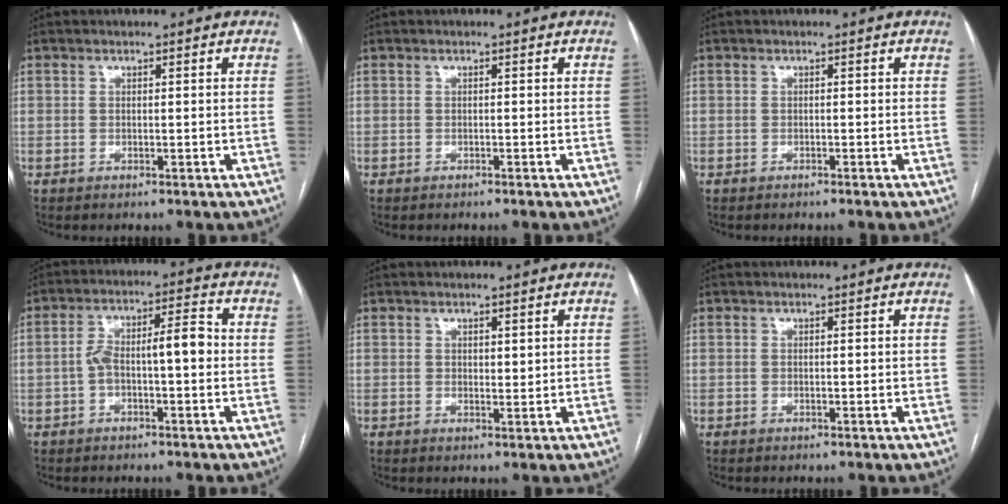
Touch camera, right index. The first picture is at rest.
{"total": 0.0}
{"total": 0.0}
{"total": 7.4, "force": [-0.9, 2.1, 7.1], "torque": [-0.130, 0.034, -0.014]}
{"total": 1.4, "force": [0.6, 0.7, 1.0], "torque": [-0.012, -0.005, 0.011]}
{"total": 0.6, "force": [0.0, 0.2, 0.5], "torque": [-0.010, 0.000, 0.002]}